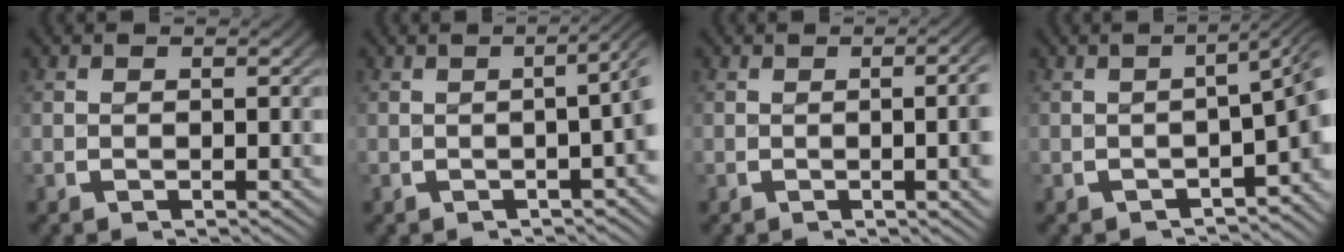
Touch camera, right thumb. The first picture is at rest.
{"total": 4.8, "force": [0.9, 2.0, 4.2], "torque": [-0.036, 0.025, 0.000]}
{"total": 5.4, "force": [-0.1, 1.8, 5.1], "torque": [-0.044, 0.015, -0.010]}
{"total": 4.8, "force": [-1.6, 2.0, 4.0], "torque": [-0.046, 0.006, -0.020]}